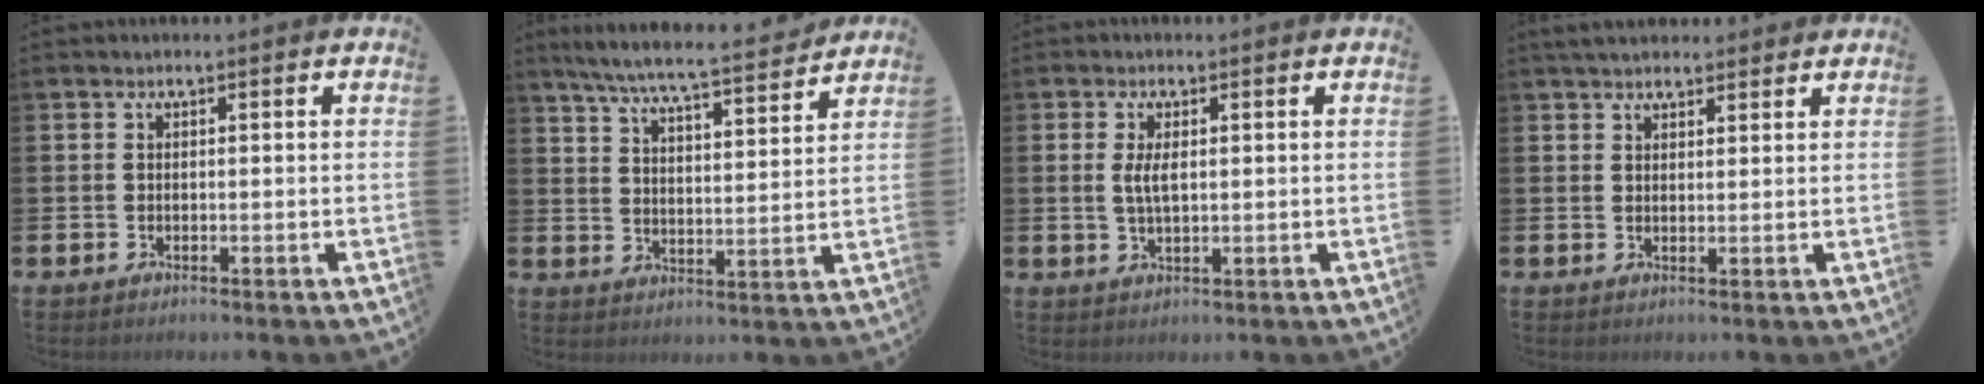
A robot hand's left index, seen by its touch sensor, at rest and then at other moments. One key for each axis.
{"total": 7.4, "fx": 6.9, "fy": 0.3, "fz": 2.8, "tx": -0.072, "ty": -0.046, "tz": 0.118}
{"total": 2.8, "fx": 0.6, "fy": 1.1, "fz": 2.6, "tx": -0.053, "ty": 0.005, "tz": 0.009}
{"total": 3.3, "fx": 3.1, "fy": 0.9, "fz": 0.7, "tx": -0.016, "ty": -0.008, "tz": 0.058}